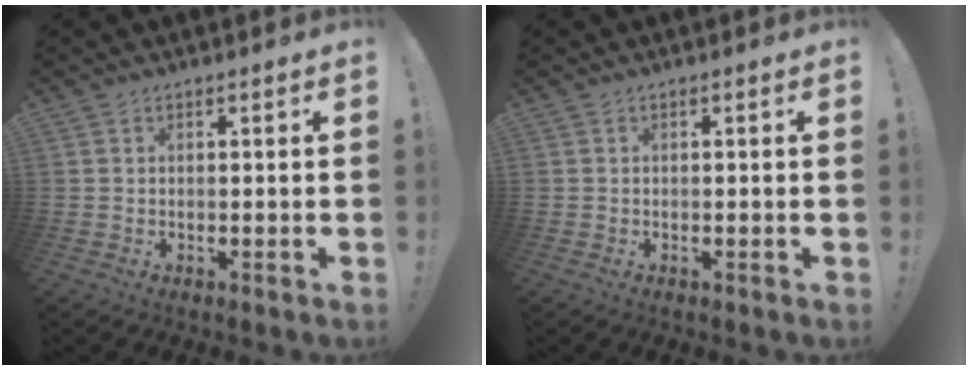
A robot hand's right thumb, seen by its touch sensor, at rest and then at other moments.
{"total": 0.0}